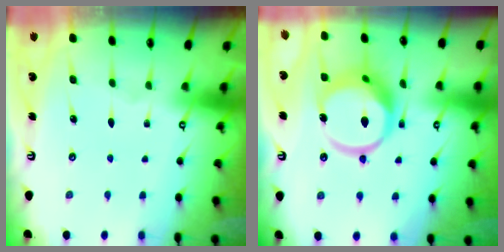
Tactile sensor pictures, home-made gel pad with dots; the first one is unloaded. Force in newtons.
{"total": 14.3, "press": 14.2, "slide": 1.7}